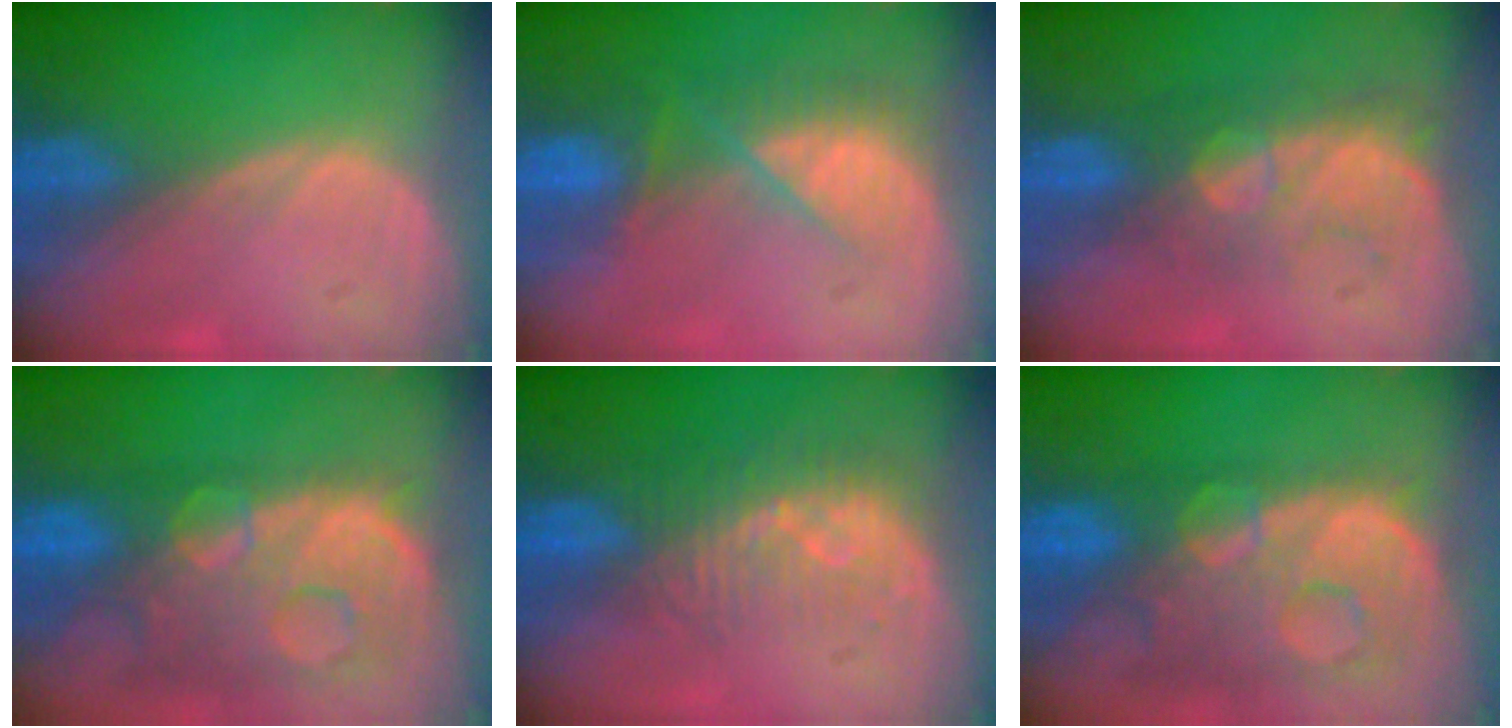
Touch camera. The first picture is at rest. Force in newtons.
{"total": 7.5, "press": 6.7, "slide": 3.4}
{"total": 8.2, "press": 7.3, "slide": 3.7}
{"total": 13.8, "press": 11.2, "slide": 8.0}
{"total": 8.2, "press": 7.4, "slide": 3.5}
{"total": 13.7, "press": 11.1, "slide": 8.0}